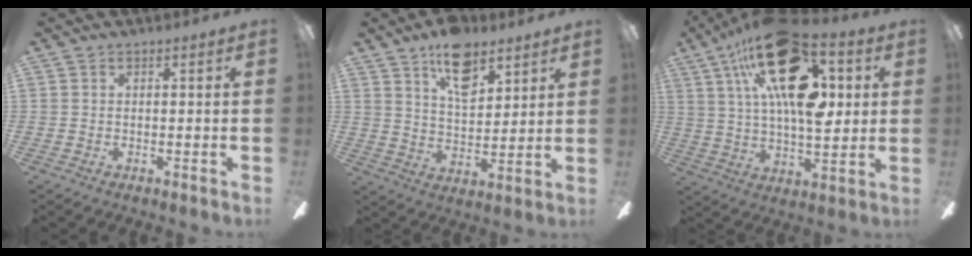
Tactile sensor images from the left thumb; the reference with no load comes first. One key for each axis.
{"total": 12.5, "fx": 8.1, "fy": 6.3, "fz": 7.2, "tx": -0.110, "ty": -0.030, "tz": 0.142}
{"total": 26.4, "fx": 10.7, "fy": 12.6, "fz": 20.6, "tx": -0.348, "ty": -0.038, "tz": 0.174}